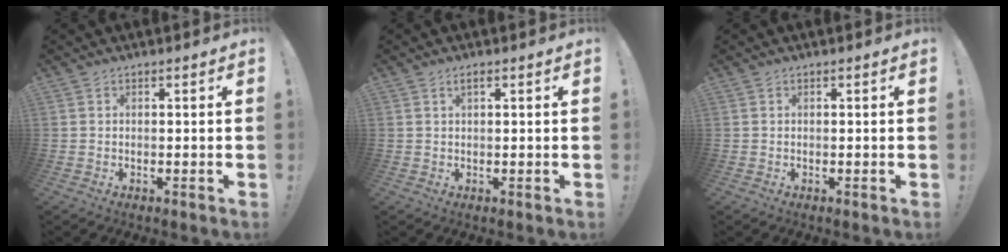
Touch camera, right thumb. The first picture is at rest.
{"total": 1.5, "force": [0.7, 0.5, 1.3], "torque": [-0.025, 0.002, 0.011]}
{"total": 0.0}